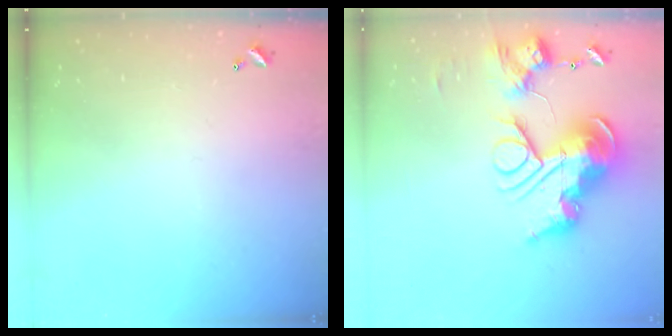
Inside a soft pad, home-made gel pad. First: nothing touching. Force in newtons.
{"total": 0.7, "press": 0.7, "slide": 0.0}